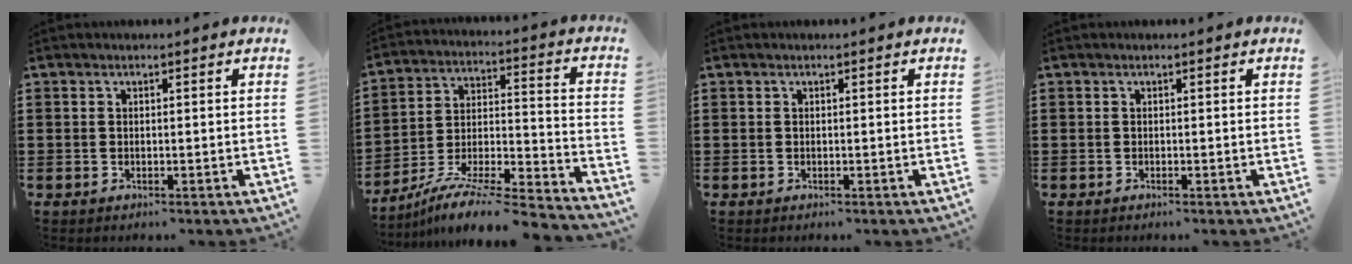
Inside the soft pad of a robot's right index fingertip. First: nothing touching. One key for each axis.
{"total": 8.8, "fx": -7.9, "fy": 0.6, "fz": 3.9, "tx": -0.059, "ty": 0.006, "tz": -0.157}
{"total": 0.0}
{"total": 0.0}